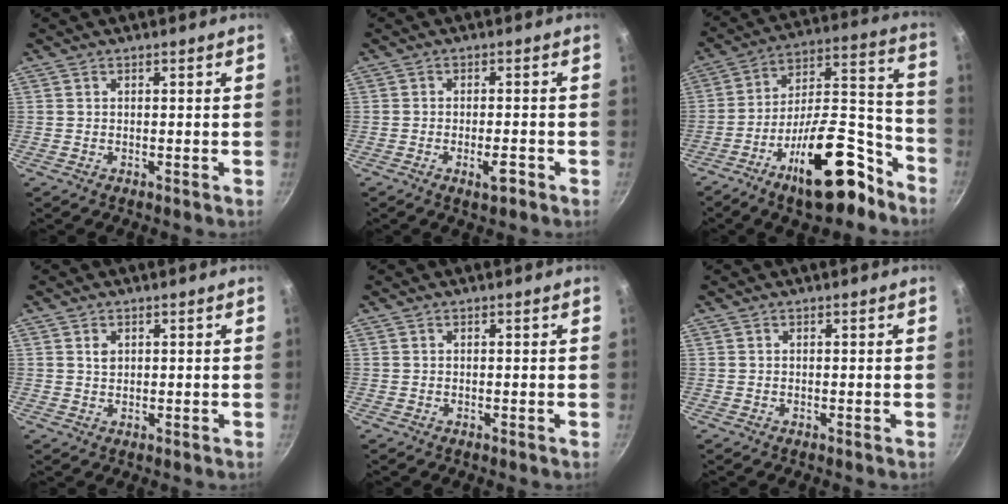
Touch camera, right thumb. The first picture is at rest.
{"total": 3.4, "force": [-1.7, 1.2, 2.7], "torque": [-0.036, 0.010, -0.027]}
{"total": 21.8, "force": [-13.1, 8.7, 15.1], "torque": [-0.184, 0.112, -0.207]}
{"total": 1.7, "force": [0.7, 1.3, 1.0], "torque": [-0.013, -0.001, 0.012]}
{"total": 0.0}
{"total": 0.0}